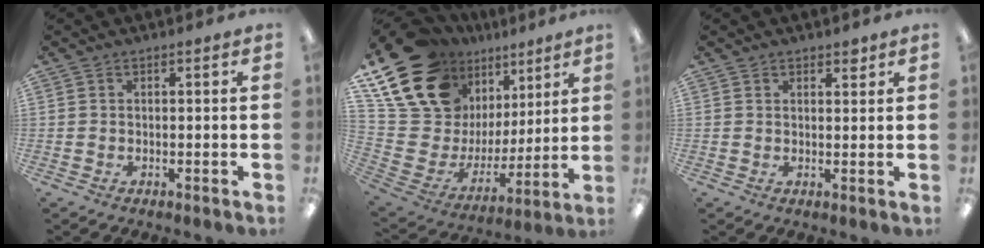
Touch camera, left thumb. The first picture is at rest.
{"total": 21.3, "force": [14.9, 12.5, 8.6], "torque": [-0.187, -0.106, 0.289]}
{"total": 2.1, "force": [1.6, 1.2, 0.5], "torque": [0.005, -0.007, 0.027]}